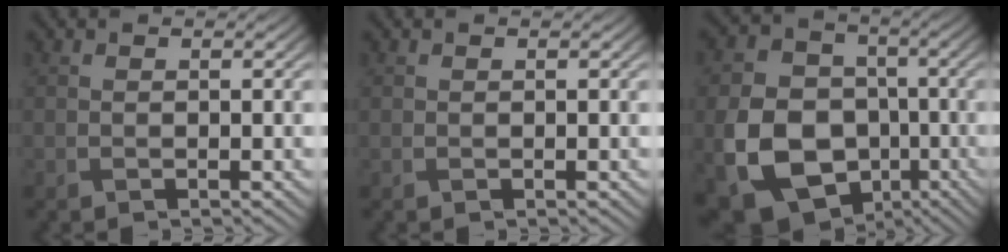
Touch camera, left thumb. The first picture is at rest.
{"total": 0.0}
{"total": 14.6, "force": [-4.4, 11.3, 8.2], "torque": [-0.195, -0.049, -0.082]}